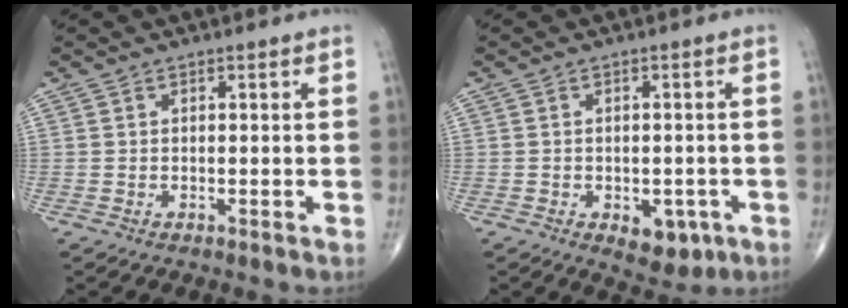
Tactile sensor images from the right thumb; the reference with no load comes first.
{"total": 6.2, "force": [-2.4, 3.7, 4.4], "torque": [-0.035, 0.006, -0.021]}